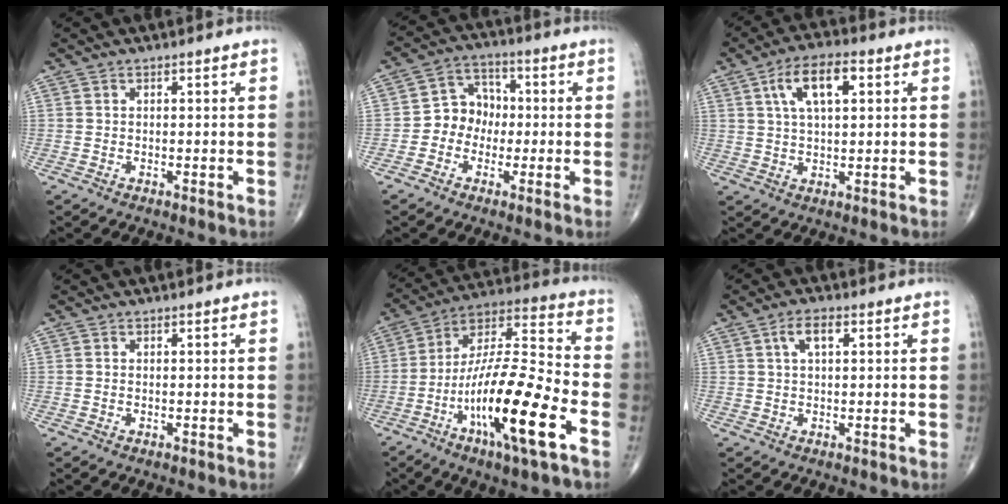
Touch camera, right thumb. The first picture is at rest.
{"total": 7.3, "force": [-1.2, 6.3, 3.5], "torque": [-0.024, 0.032, -0.038]}
{"total": 9.4, "force": [3.2, 4.1, 7.8], "torque": [-0.135, 0.007, 0.055]}
{"total": 0.0}
{"total": 21.6, "force": [-8.6, 4.1, 19.4], "torque": [-0.381, 0.039, -0.150]}
{"total": 3.9, "force": [1.4, 1.7, 3.2], "torque": [-0.060, 0.009, 0.026]}